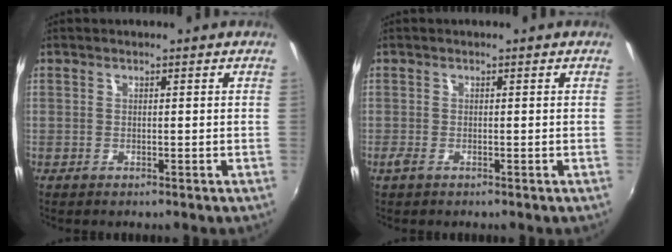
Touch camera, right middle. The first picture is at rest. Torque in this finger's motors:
{"motor_torque": [0.56, -0.52, 0.04, 0.03]}